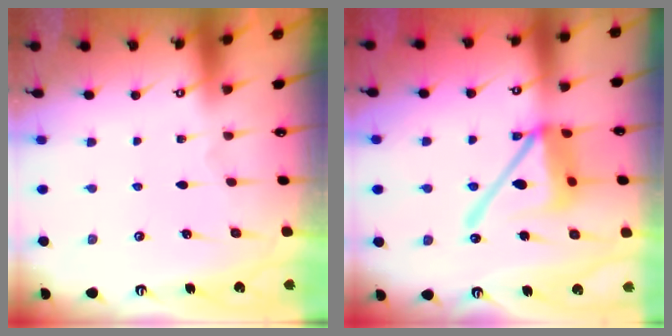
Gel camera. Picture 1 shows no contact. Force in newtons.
{"total": 16.5, "press": 16.4, "slide": 1.9}